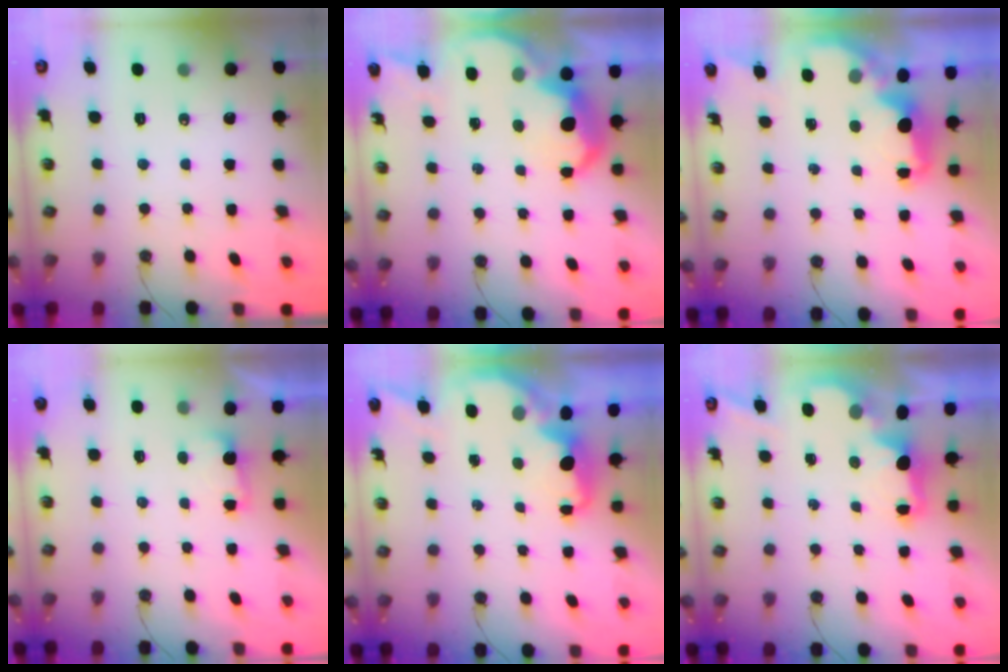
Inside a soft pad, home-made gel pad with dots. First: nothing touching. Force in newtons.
{"total": 7.0, "press": 6.9, "slide": 0.8}
{"total": 2.4, "press": 2.2, "slide": 0.7}
{"total": 2.3, "press": 2.1, "slide": 1.0}
{"total": 2.4, "press": 2.3, "slide": 0.8}
{"total": 2.1, "press": 1.9, "slide": 0.8}